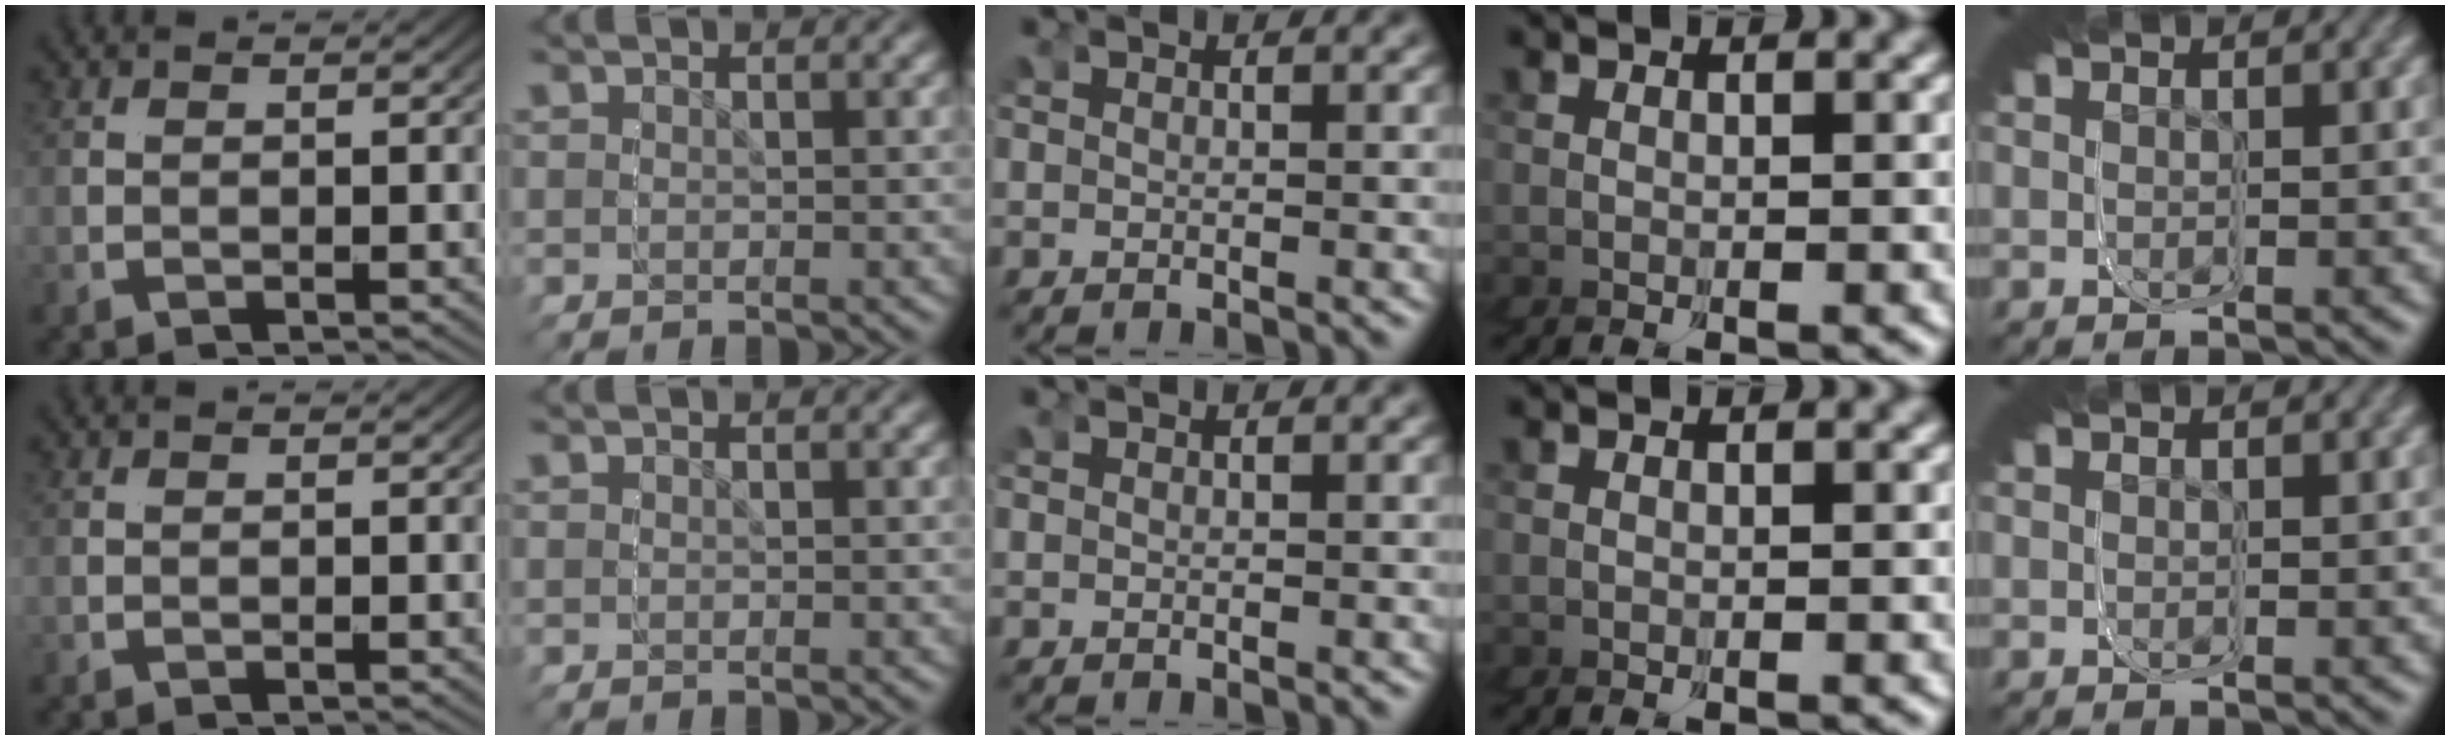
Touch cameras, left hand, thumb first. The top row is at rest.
{}